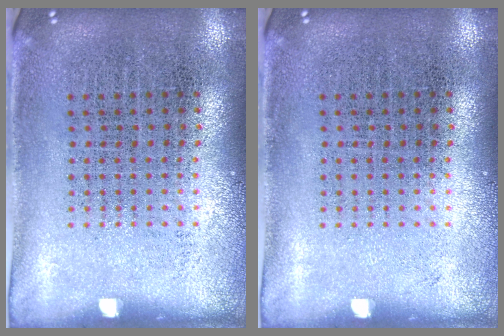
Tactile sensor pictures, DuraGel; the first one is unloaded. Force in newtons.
{"total": 0.0}